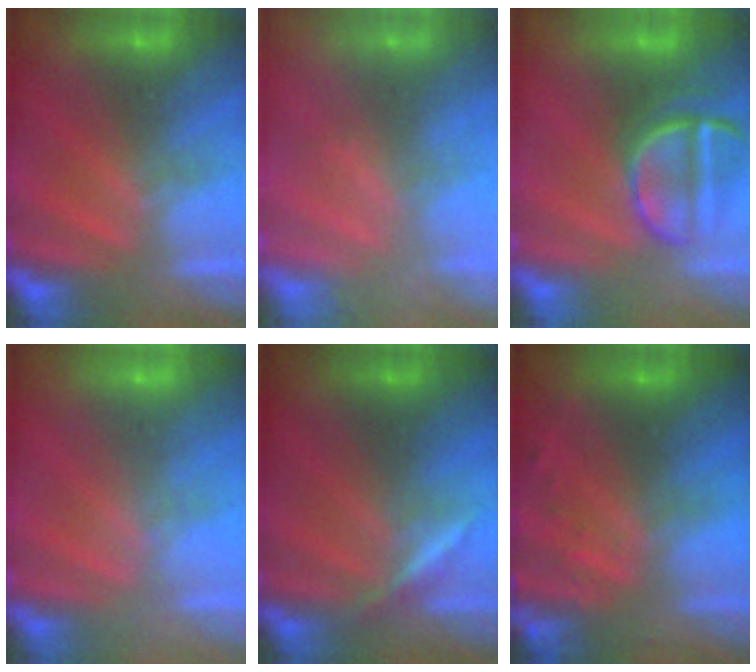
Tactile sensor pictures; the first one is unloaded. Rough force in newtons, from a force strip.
{"total": 1.7}
{"total": 3.6}
{"total": 1.8}
{"total": 3.1}
{"total": 6.0}